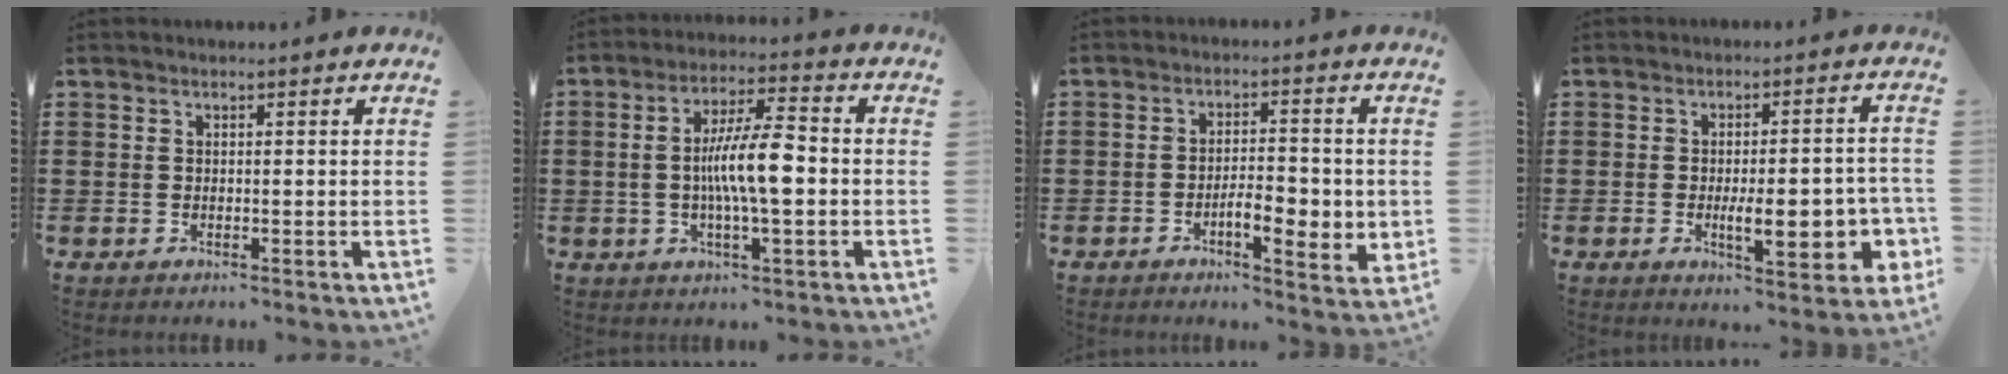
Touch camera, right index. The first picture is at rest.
{"total": 9.3, "force": [-0.7, 1.9, 9.1], "torque": [-0.173, 0.001, -0.017]}
{"total": 5.7, "force": [-1.7, 2.3, 4.9], "torque": [-0.077, 0.003, -0.031]}
{"total": 9.1, "force": [-1.9, 3.0, 8.4], "torque": [-0.110, -0.008, -0.028]}